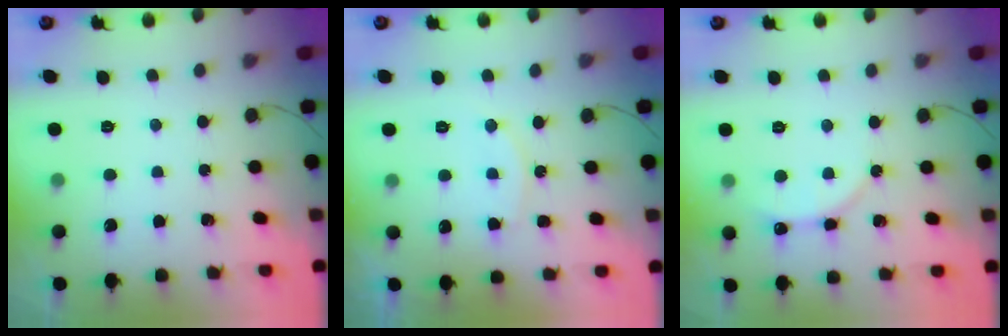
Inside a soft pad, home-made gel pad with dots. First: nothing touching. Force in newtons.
{"total": 7.7, "press": 7.7, "slide": 0.4}
{"total": 4.0, "press": 3.9, "slide": 0.4}